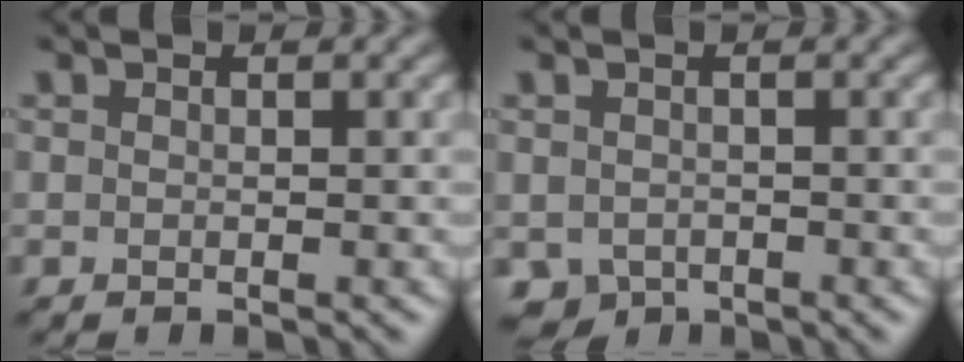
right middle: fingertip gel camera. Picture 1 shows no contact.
{"total": 2.3, "force": [-1.2, 1.7, 0.7], "torque": [-0.014, -0.012, -0.025]}